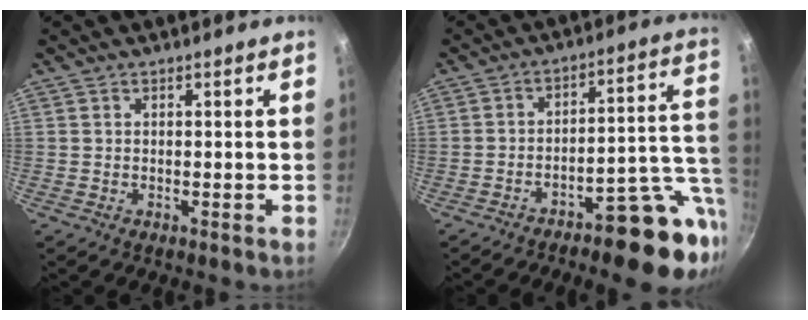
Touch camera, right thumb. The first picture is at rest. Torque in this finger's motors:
{"motor_torque": [3.03, 1.31, 1.23, -1.33, 0.06]}